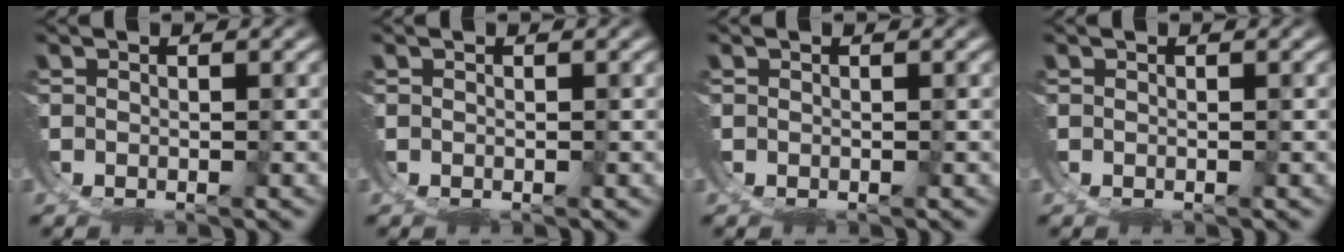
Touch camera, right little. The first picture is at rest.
{"total": 0.0}
{"total": 0.0}
{"total": 0.0}